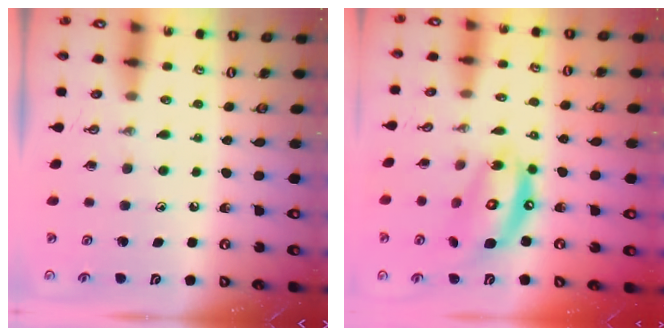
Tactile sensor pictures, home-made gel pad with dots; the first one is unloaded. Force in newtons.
{"total": 13.4, "press": 13.4, "slide": 1.3}